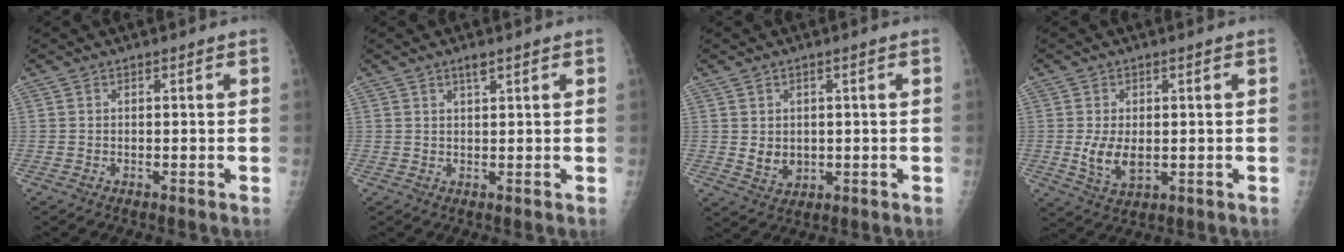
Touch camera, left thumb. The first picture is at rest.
{"total": 1.8, "force": [1.3, 0.7, 1.1], "torque": [-0.008, -0.006, 0.023]}
{"total": 4.2, "force": [0.3, 3.5, 2.4], "torque": [-0.018, -0.007, 0.018]}
{"total": 6.4, "force": [-0.4, 3.8, 5.1], "torque": [-0.086, -0.012, 0.003]}